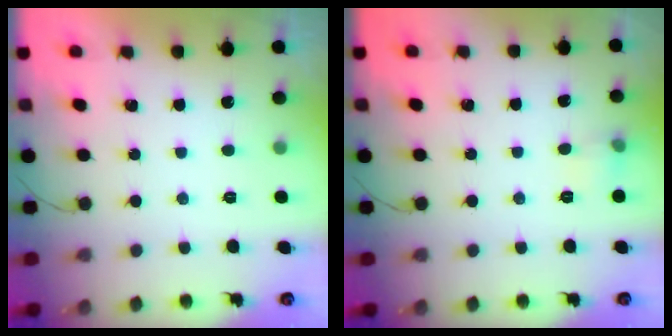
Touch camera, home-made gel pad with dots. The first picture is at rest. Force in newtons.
{"total": 5.5, "press": 5.3, "slide": 1.3}